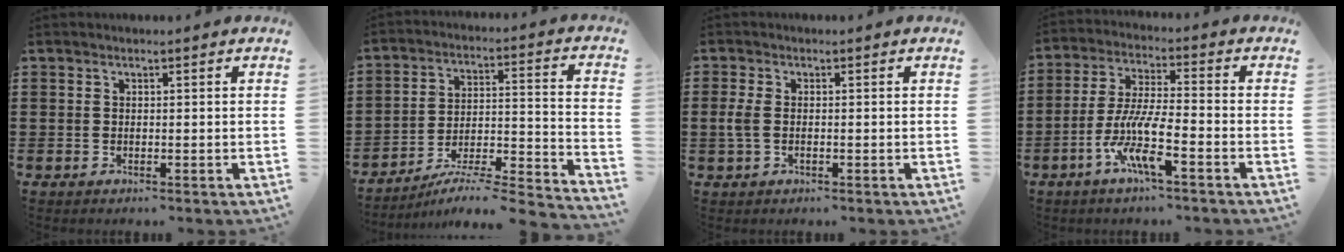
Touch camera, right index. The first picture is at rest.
{"total": 4.9, "force": [-4.2, 0.1, 2.4], "torque": [-0.042, -0.018, -0.085]}
{"total": 2.4, "force": [-0.4, 1.2, 2.1], "torque": [-0.055, -0.003, -0.011]}
{"total": 9.0, "force": [-4.5, 1.4, 7.6], "torque": [-0.172, -0.011, -0.092]}